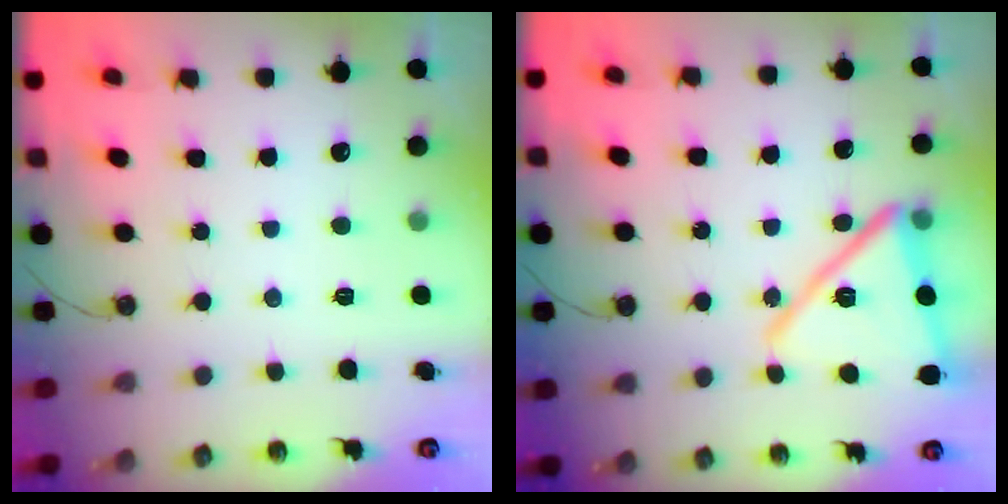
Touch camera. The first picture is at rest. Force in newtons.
{"total": 18.7, "press": 18.4, "slide": 3.3}